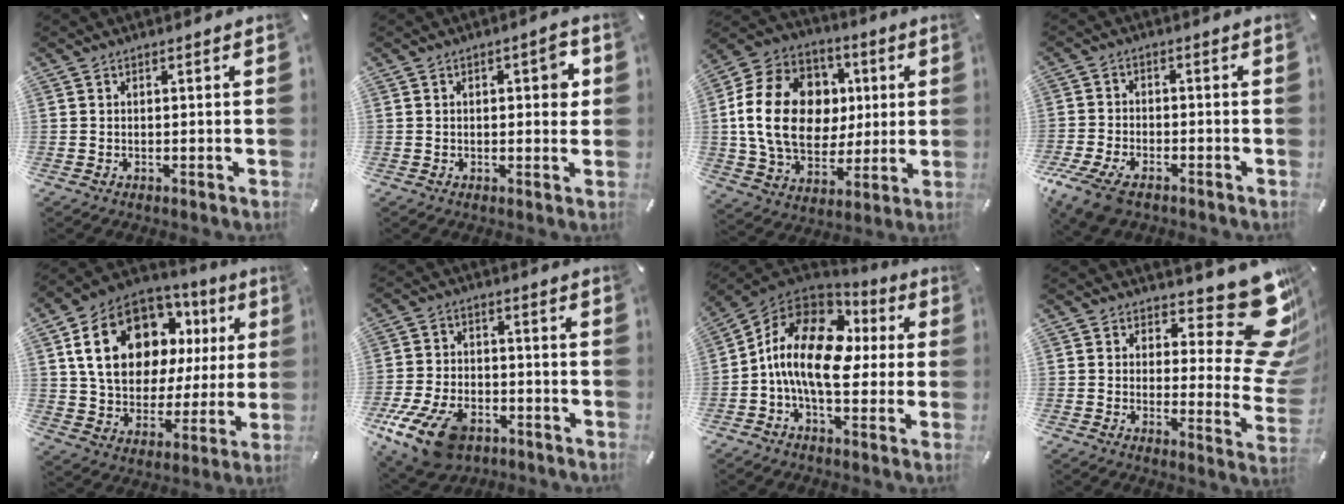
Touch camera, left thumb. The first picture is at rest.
{"total": 4.2, "force": [0.9, 1.7, 3.8], "torque": [-0.042, -0.005, 0.006]}
{"total": 21.6, "force": [1.9, 17.0, 13.2], "torque": [-0.260, 0.020, 0.037]}
{"total": 7.4, "force": [-4.8, 3.8, 4.1], "torque": [-0.098, 0.011, -0.092]}
{"total": 19.9, "force": [7.8, 14.1, 11.8], "torque": [-0.215, -0.032, 0.140]}
{"total": 14.7, "force": [-8.0, 8.7, 8.8], "torque": [-0.175, 0.045, -0.135]}
{"total": 17.1, "force": [-0.4, 10.0, 13.9], "torque": [-0.283, 0.013, -0.011]}
{"total": 17.0, "force": [9.2, 7.5, 12.3], "torque": [-0.145, -0.077, 0.153]}